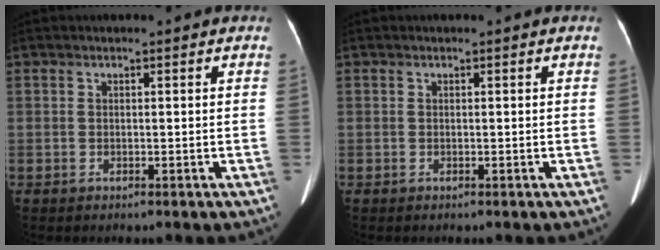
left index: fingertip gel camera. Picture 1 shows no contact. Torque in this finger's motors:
{"motor_torque": [0.02, 0.02, 0.00, 0.01]}